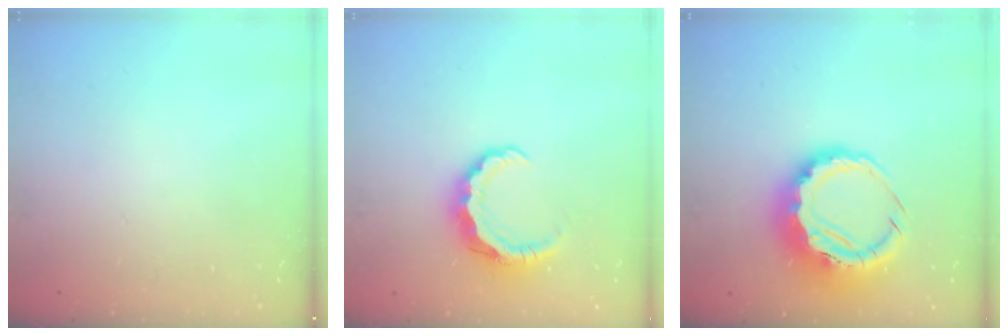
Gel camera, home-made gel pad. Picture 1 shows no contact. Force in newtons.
{"total": 8.2, "press": 8.2, "slide": 1.1}
{"total": 12.1, "press": 11.8, "slide": 2.3}